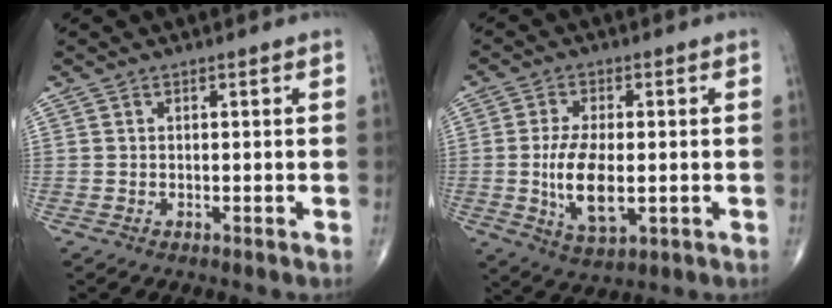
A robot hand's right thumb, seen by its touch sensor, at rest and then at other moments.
{"total": 10.2, "force": [-1.1, 4.8, 8.9], "torque": [-0.167, -0.009, -0.015]}